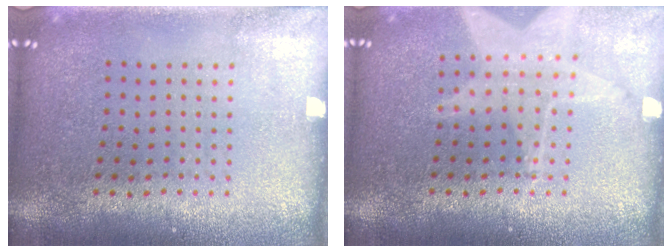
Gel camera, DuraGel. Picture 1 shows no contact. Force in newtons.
{"total": 1.3, "press": 1.3, "slide": 0.1}